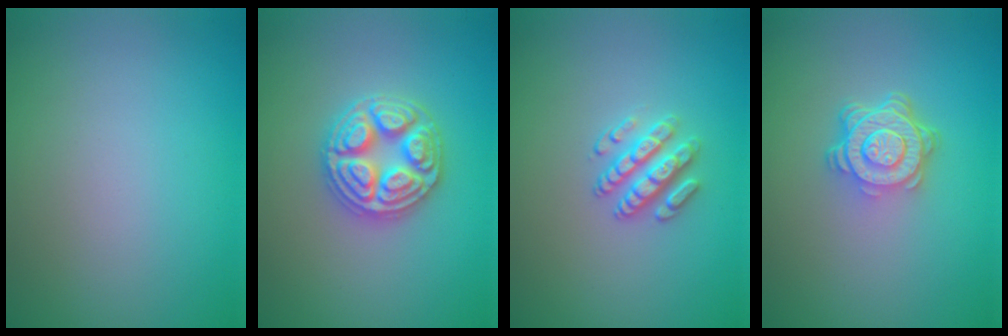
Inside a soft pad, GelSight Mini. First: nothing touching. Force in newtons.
{"total": 4.8, "press": 4.7, "slide": 0.6}
{"total": 2.7, "press": 2.5, "slide": 1.2}
{"total": 4.9, "press": 3.5, "slide": 3.5}